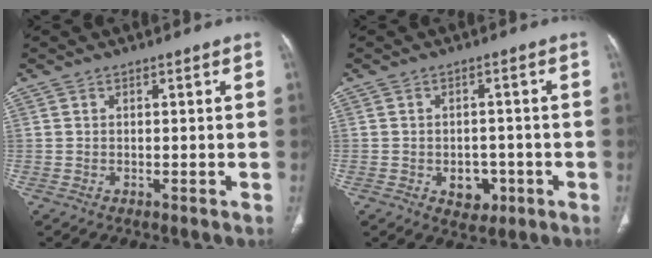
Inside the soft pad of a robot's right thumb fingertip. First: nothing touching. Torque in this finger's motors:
{"motor_torque": [0.90, 0.58, 0.12, -0.45, 0.13]}